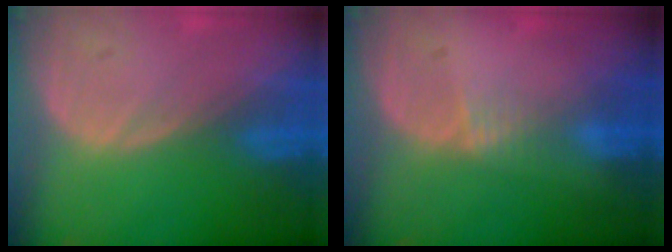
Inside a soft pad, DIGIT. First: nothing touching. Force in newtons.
{"total": 1.4, "press": 1.1, "slide": 0.8}